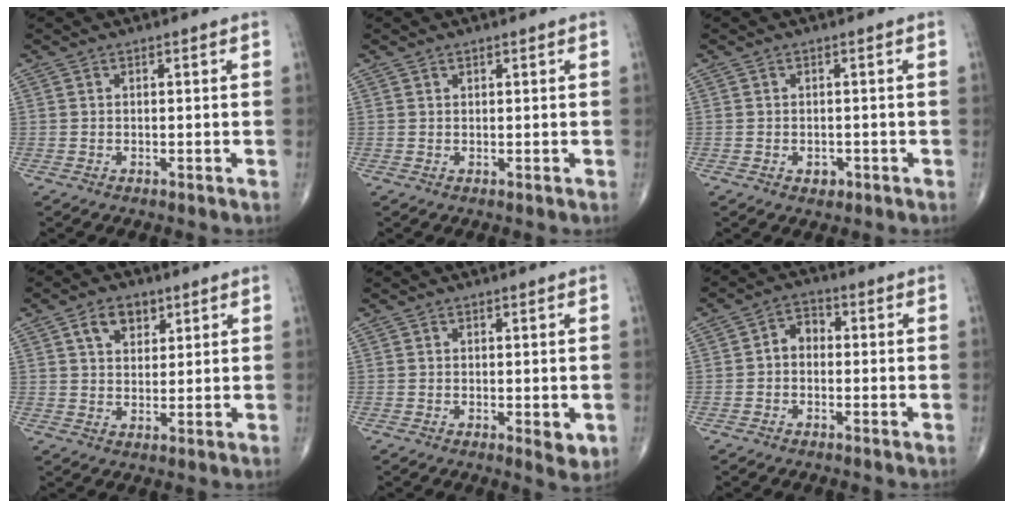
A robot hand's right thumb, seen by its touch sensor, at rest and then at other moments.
{"total": 0.5, "force": [0.4, 0.3, 0.1], "torque": [-0.001, -0.003, 0.006]}
{"total": 1.9, "force": [-0.6, 1.4, 1.0], "torque": [-0.008, 0.001, -0.004]}
{"total": 5.9, "force": [3.0, 3.8, 3.3], "torque": [-0.037, -0.012, 0.051]}
{"total": 2.9, "force": [-0.3, 1.2, 2.6], "torque": [-0.028, -0.008, -0.003]}
{"total": 3.8, "force": [-0.3, 2.9, 2.4], "torque": [-0.025, 0.017, -0.019]}